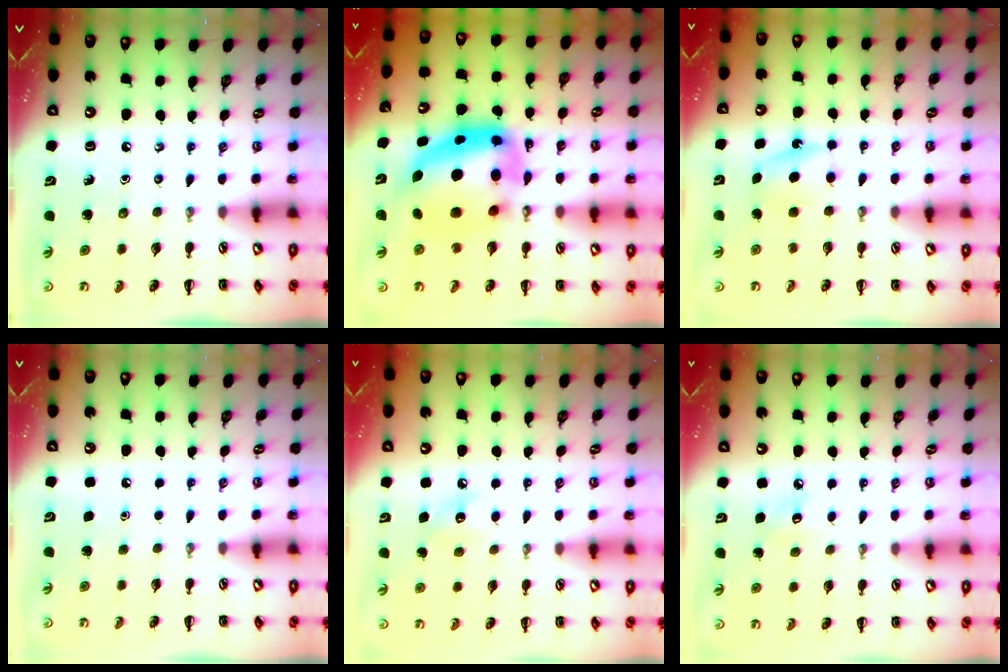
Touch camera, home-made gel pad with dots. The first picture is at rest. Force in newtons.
{"total": 14.2, "press": 13.7, "slide": 3.5}
{"total": 5.0, "press": 4.9, "slide": 1.1}
{"total": 1.8, "press": 1.7, "slide": 0.1}
{"total": 6.9, "press": 6.7, "slide": 1.7}
{"total": 5.7, "press": 5.6, "slide": 1.2}